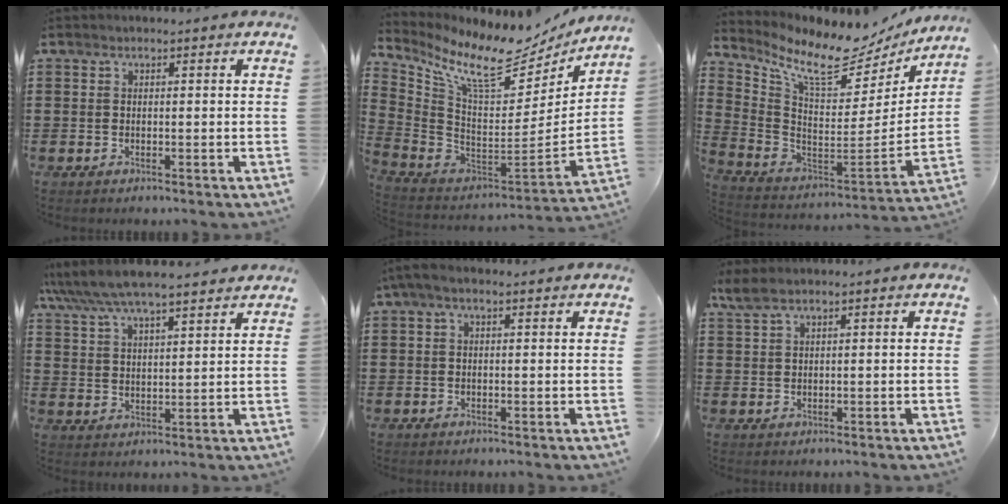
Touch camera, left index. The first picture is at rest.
{"total": 10.9, "force": [8.0, 2.7, 6.9], "torque": [-0.159, -0.065, 0.135]}
{"total": 10.3, "force": [8.1, 2.7, 5.7], "torque": [-0.139, -0.061, 0.139]}
{"total": 6.4, "force": [5.9, 0.8, 2.5], "torque": [-0.069, -0.023, 0.103]}
{"total": 1.6, "force": [0.1, 0.4, 1.5], "torque": [-0.028, 0.001, 0.001]}
{"total": 1.9, "force": [1.1, 0.4, 1.5], "torque": [-0.033, 0.001, 0.021]}